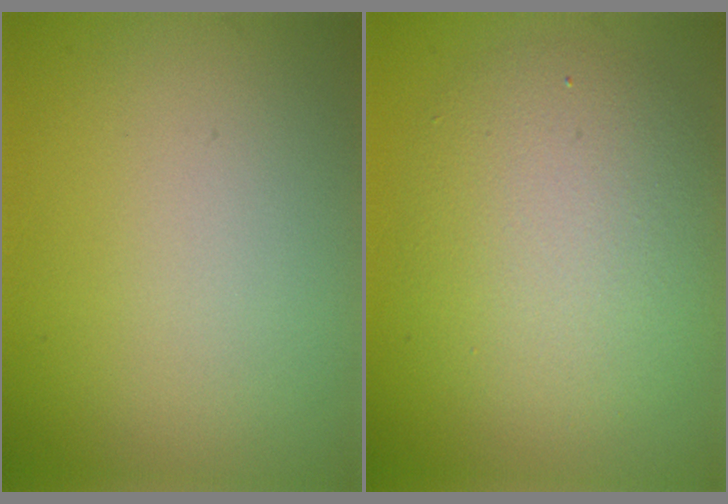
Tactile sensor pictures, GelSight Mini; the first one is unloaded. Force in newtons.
{"total": 6.0, "press": 6.0, "slide": 0.3}